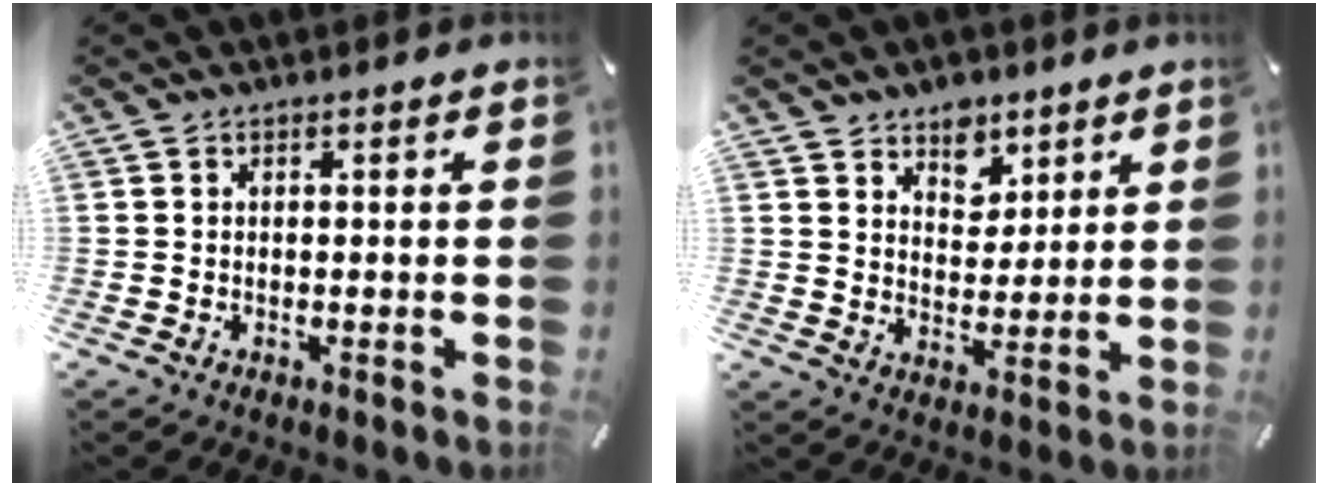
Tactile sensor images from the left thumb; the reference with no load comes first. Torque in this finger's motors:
{"motor_torque": [0.29, -0.53, 0.14, 0.10, 0.01]}